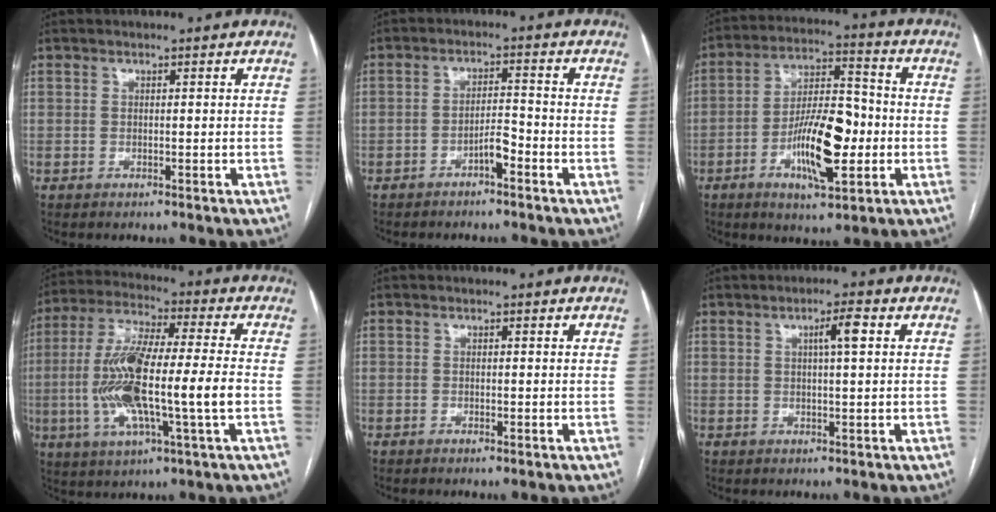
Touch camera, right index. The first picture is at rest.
{"total": 3.2, "force": [-2.1, 0.6, 2.4], "torque": [-0.038, 0.007, -0.036]}
{"total": 13.2, "force": [-3.4, 4.0, 12.1], "torque": [-0.219, 0.008, -0.056]}
{"total": 16.5, "force": [-2.4, 1.6, 16.3], "torque": [-0.328, 0.001, -0.045]}
{"total": 0.5, "force": [-0.3, 0.1, 0.4], "torque": [-0.006, 0.000, -0.005]}
{"total": 3.4, "force": [1.0, 0.2, 3.3], "torque": [-0.054, 0.006, 0.014]}